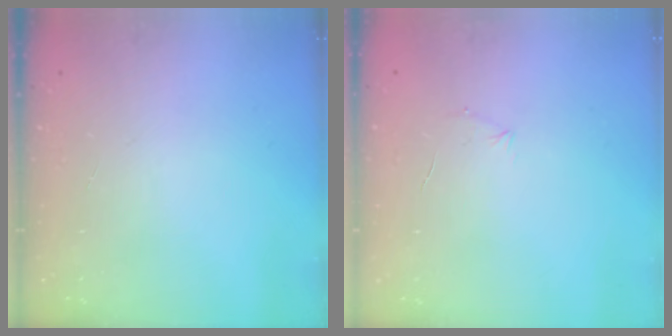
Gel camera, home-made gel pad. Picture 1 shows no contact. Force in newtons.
{"total": 3.9, "press": 3.8, "slide": 1.0}